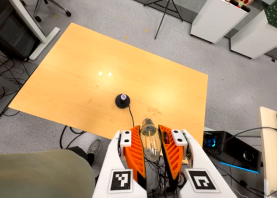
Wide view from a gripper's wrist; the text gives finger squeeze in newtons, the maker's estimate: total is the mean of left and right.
{"total": 21.1, "left": 23.4, "right": 18.8}